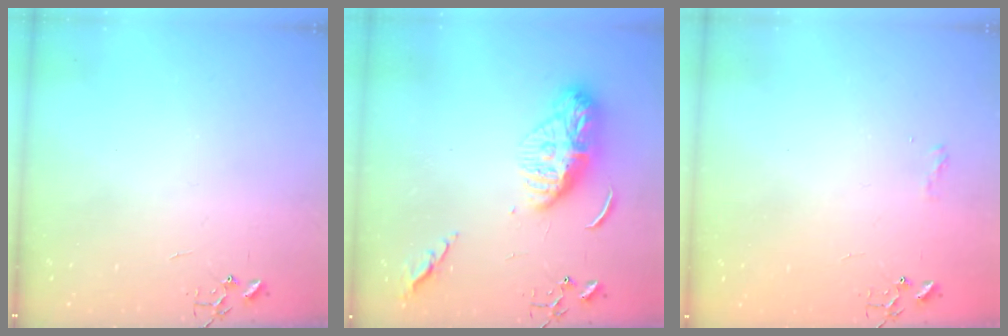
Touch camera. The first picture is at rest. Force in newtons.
{"total": 13.3, "press": 13.2, "slide": 1.3}
{"total": 5.9, "press": 5.9, "slide": 0.8}